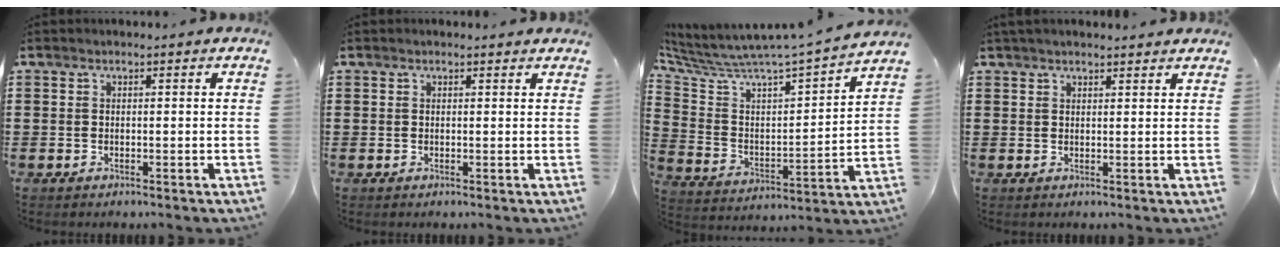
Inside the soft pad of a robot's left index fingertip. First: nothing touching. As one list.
[{"total": 0.5, "force": [0.5, 0.1, 0.1], "torque": [-0.004, 0.000, 0.010]}, {"total": 4.9, "force": [4.8, -0.2, 1.2], "torque": [-0.056, -0.062, 0.069]}, {"total": 1.7, "force": [1.7, 0.2, 0.4], "torque": [-0.012, 0.003, 0.032]}]